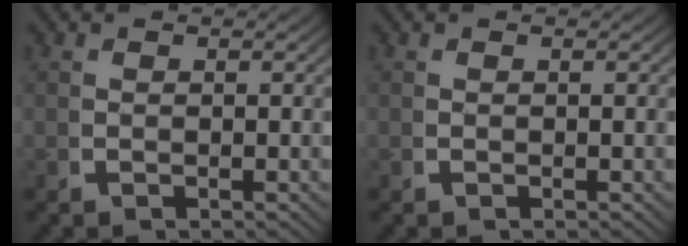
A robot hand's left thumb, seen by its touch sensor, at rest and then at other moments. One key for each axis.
{"total": 0.0}